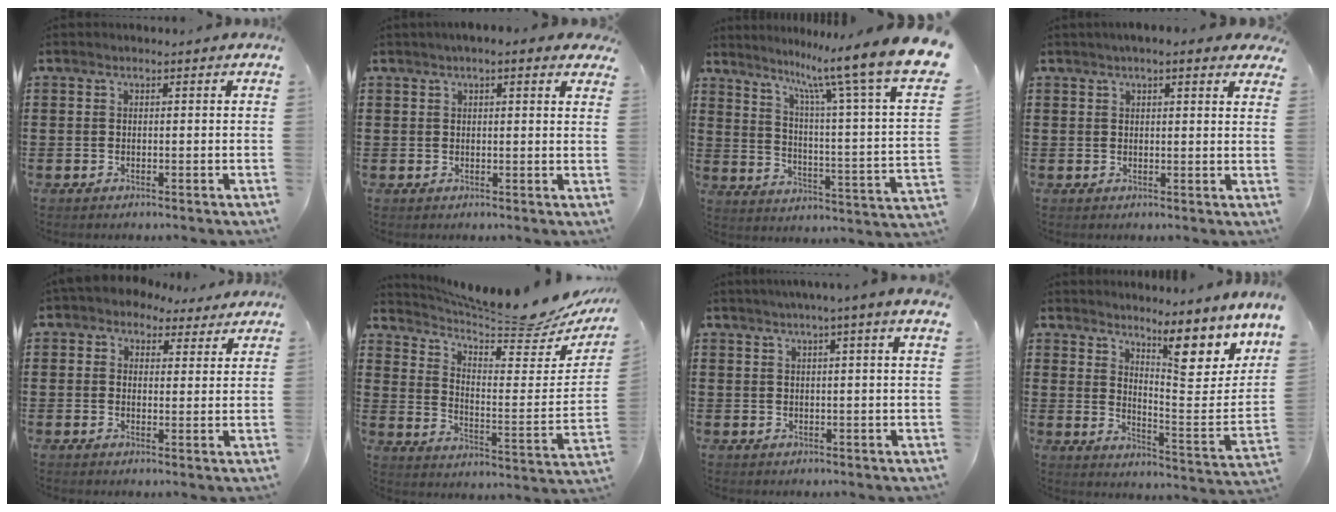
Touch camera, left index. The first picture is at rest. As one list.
[{"total": 2.0, "force": [1.4, 0.8, 1.2], "torque": [-0.027, 0.008, 0.024]}, {"total": 11.7, "force": [8.7, -0.2, 7.8], "torque": [-0.159, -0.074, 0.129]}, {"total": 2.5, "force": [2.0, 0.8, 1.3], "torque": [-0.031, 0.006, 0.034]}, {"total": 3.4, "force": [2.7, 1.9, 0.7], "torque": [-0.028, 0.002, 0.049]}, {"total": 8.7, "force": [7.9, 0.4, 3.7], "torque": [-0.078, -0.071, 0.128]}, {"total": 2.0, "force": [1.5, -0.5, 1.2], "torque": [-0.026, 0.000, 0.026]}, {"total": 8.5, "force": [6.3, 1.3, 5.5], "torque": [-0.081, -0.062, 0.097]}]